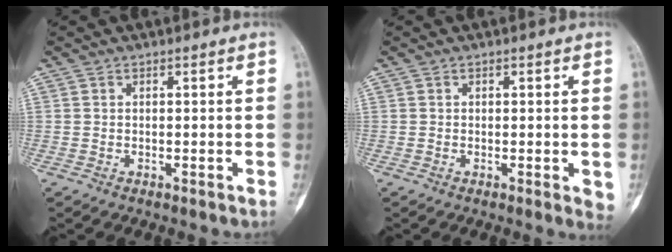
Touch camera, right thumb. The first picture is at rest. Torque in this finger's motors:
{"motor_torque": [0.59, 0.88, 0.41, -0.22, 0.18]}